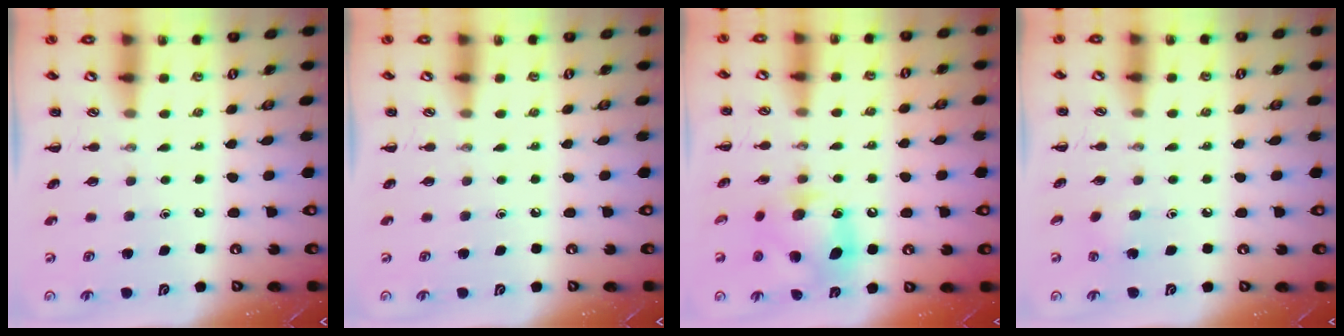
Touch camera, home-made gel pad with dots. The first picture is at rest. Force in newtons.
{"total": 0.0}
{"total": 12.7, "press": 12.5, "slide": 1.8}
{"total": 2.7, "press": 2.6, "slide": 0.9}